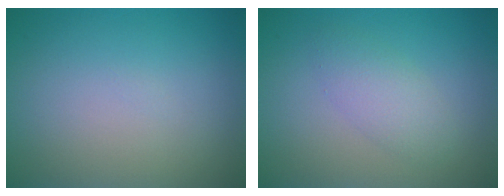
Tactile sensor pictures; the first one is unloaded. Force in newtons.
{"total": 2.5, "press": 2.5, "slide": 0.1}